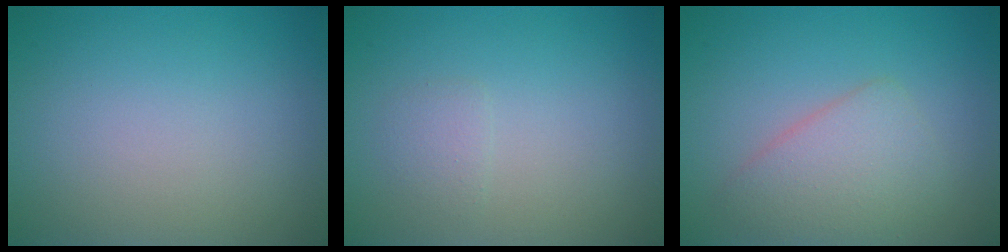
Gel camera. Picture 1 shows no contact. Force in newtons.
{"total": 1.0, "press": 1.0, "slide": 0.1}
{"total": 3.4, "press": 3.4, "slide": 0.0}